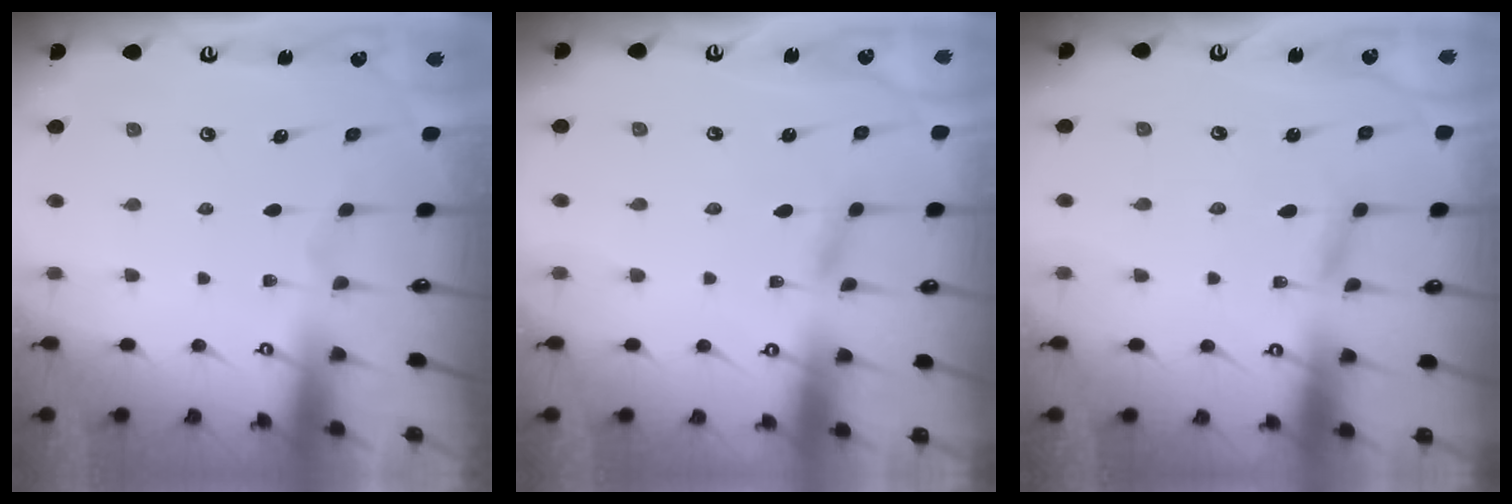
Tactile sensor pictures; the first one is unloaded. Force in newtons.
{"total": 1.7, "press": 1.7, "slide": 0.1}
{"total": 2.2, "press": 2.2, "slide": 0.1}